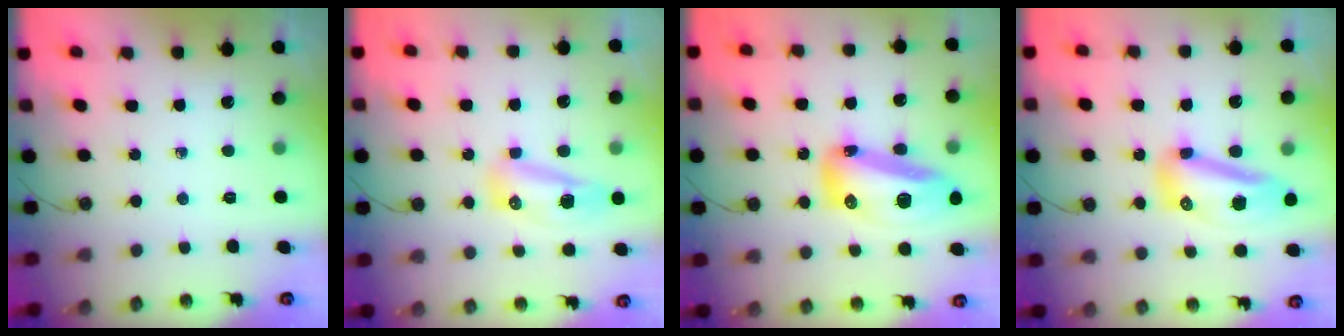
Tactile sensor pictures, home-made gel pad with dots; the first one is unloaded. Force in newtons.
{"total": 23.5, "press": 13.2, "slide": 19.4}
{"total": 19.9, "press": 18.4, "slide": 7.7}
{"total": 15.7, "press": 15.7, "slide": 0.5}